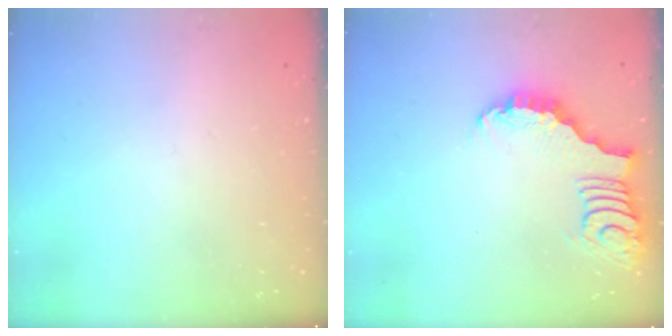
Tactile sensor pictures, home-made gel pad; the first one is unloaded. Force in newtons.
{"total": 2.8, "press": 2.7, "slide": 0.5}